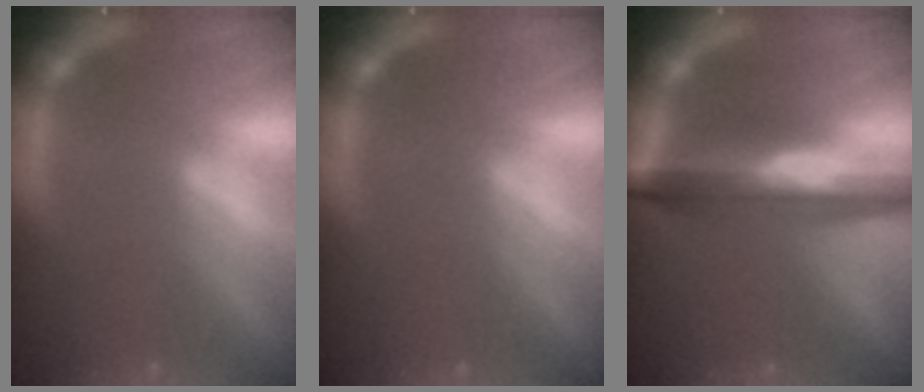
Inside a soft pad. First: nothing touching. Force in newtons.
{"total": 0.0}
{"total": 8.1}